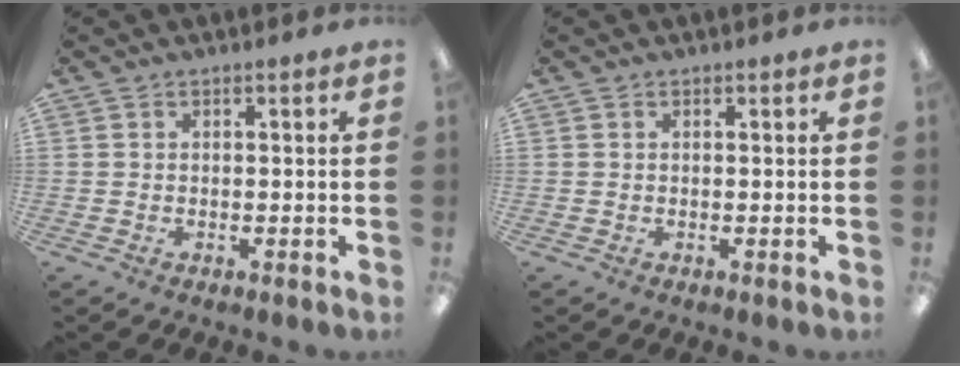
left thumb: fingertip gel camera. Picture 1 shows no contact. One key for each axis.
{"total": 0.0}